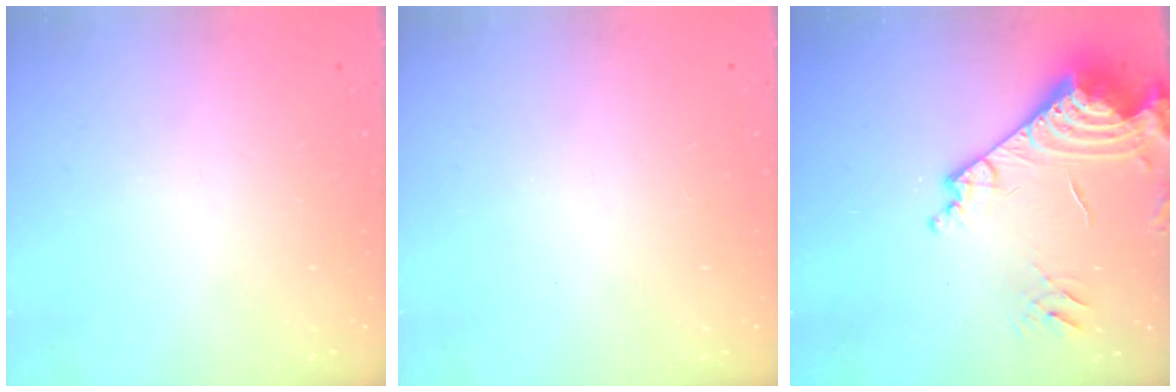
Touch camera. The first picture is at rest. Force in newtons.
{"total": 0.0}
{"total": 21.0, "press": 20.9, "slide": 2.5}